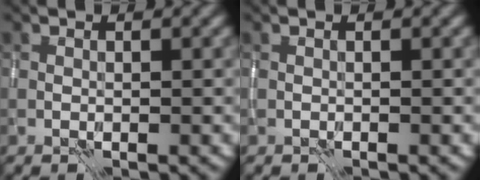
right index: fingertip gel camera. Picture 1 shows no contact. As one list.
[{"total": 0.0}]